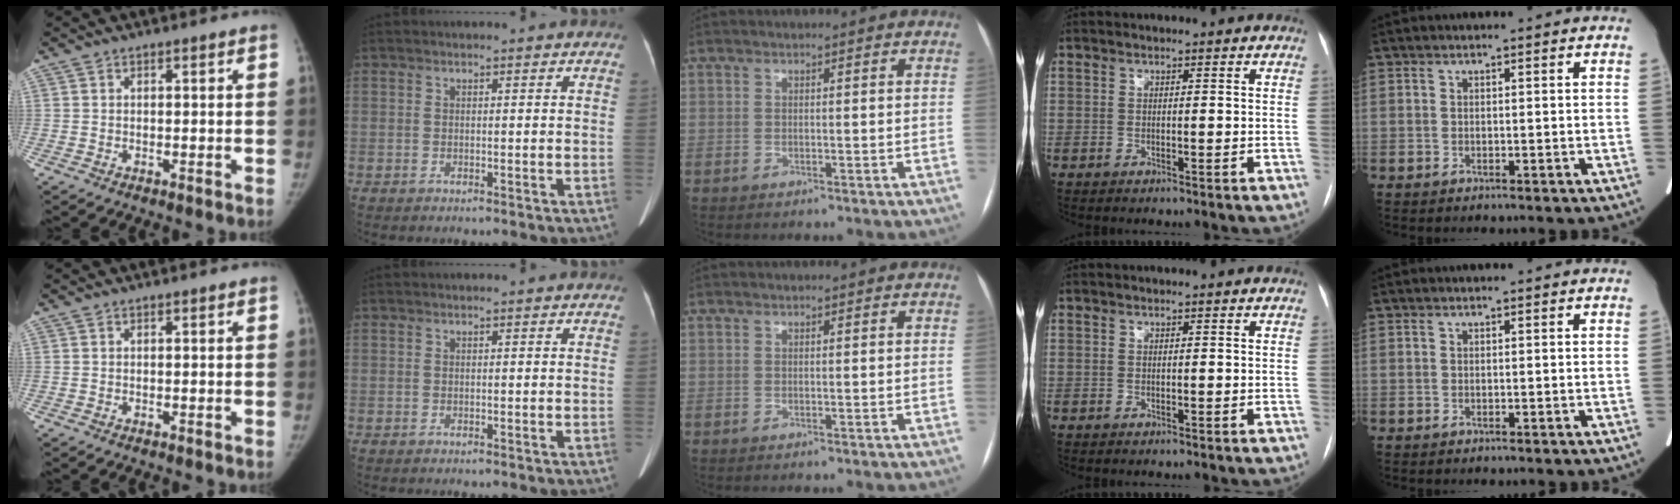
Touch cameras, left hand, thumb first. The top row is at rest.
{}